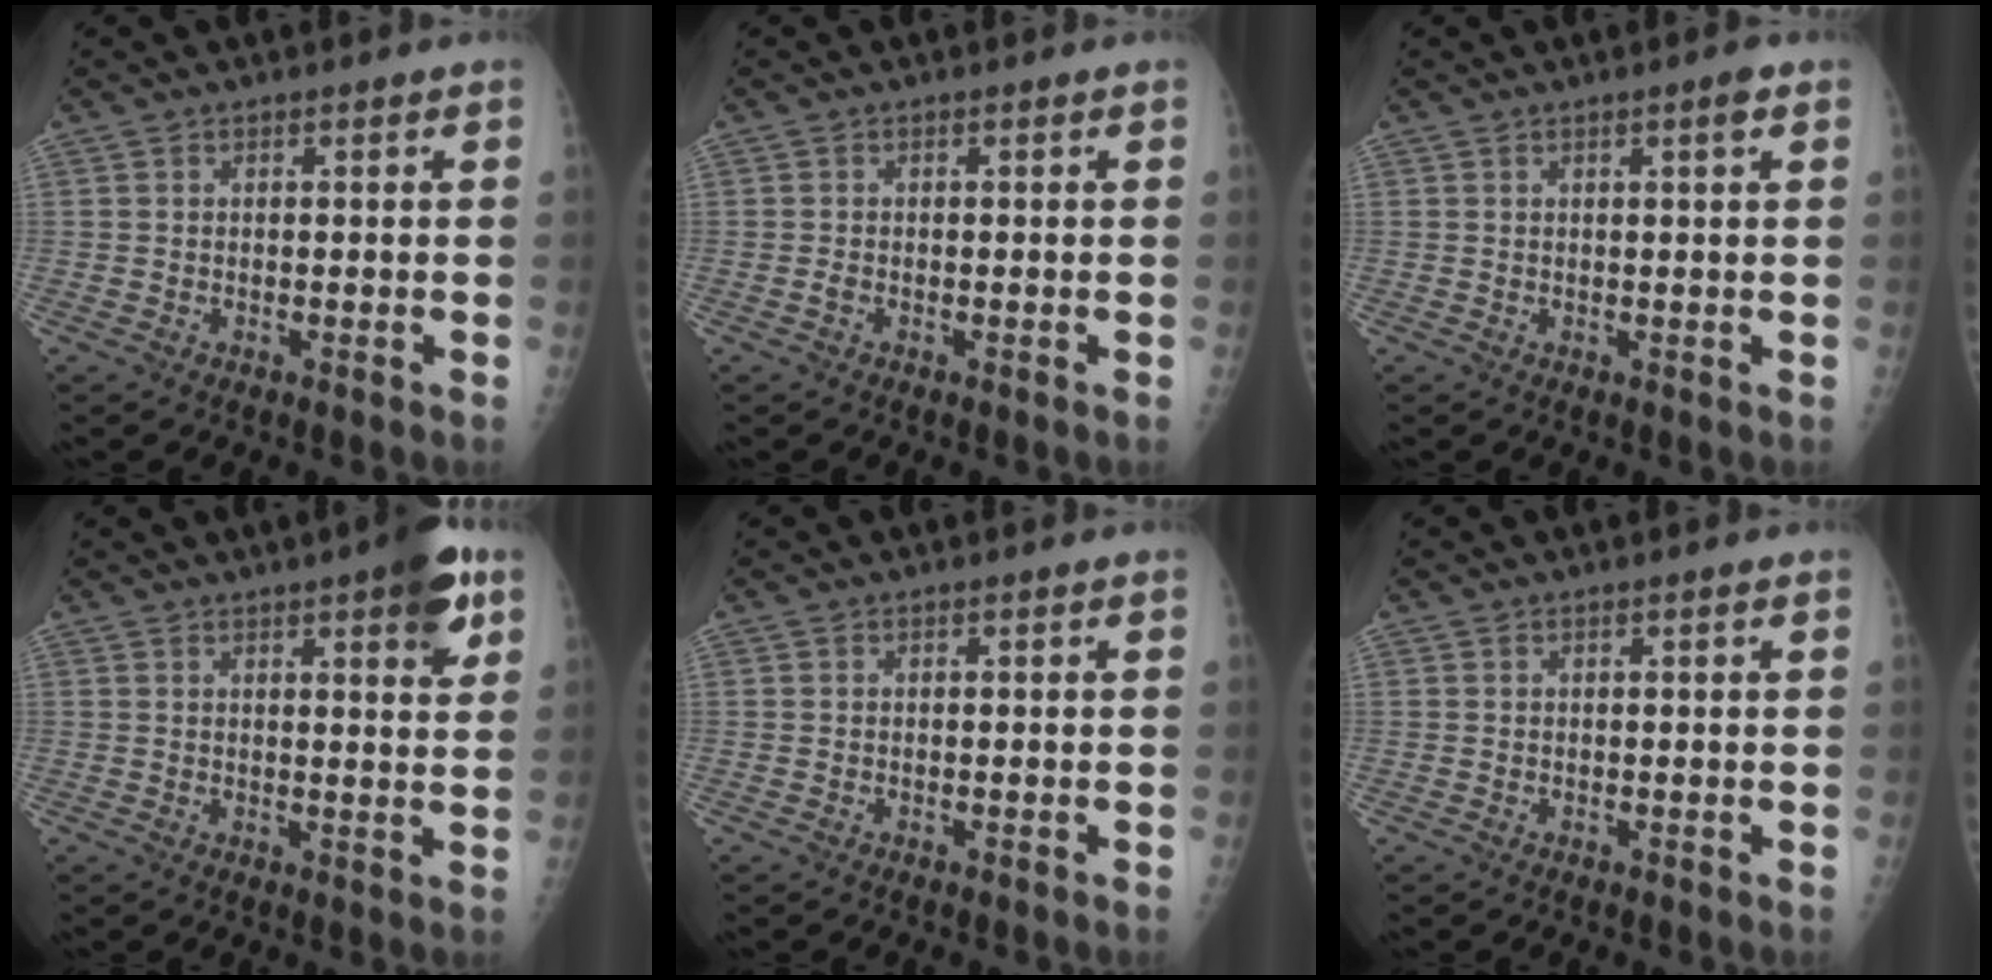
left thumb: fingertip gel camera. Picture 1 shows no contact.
{"total": 0.7, "force": [-0.1, 0.3, 0.6], "torque": [-0.012, 0.000, -0.001]}
{"total": 2.0, "force": [1.0, 0.1, 1.7], "torque": [-0.027, -0.003, 0.014]}
{"total": 8.5, "force": [4.5, 2.2, 6.9], "torque": [-0.074, -0.016, 0.053]}
{"total": 0.0}
{"total": 0.5, "force": [0.3, 0.0, 0.4], "torque": [-0.009, 0.000, 0.006]}